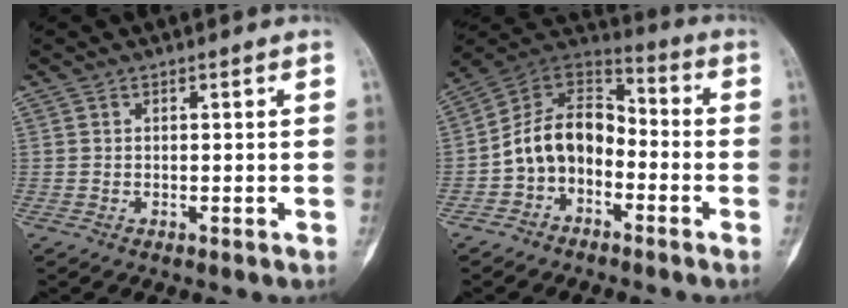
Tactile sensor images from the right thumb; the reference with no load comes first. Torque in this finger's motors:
{"motor_torque": [1.42, 1.42, 0.85, -0.78, 0.12]}